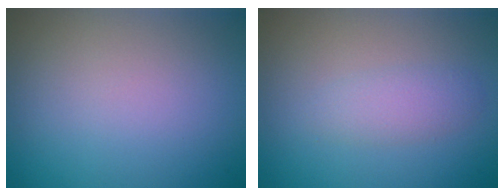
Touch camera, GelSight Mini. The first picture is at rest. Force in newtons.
{"total": 1.8, "press": 1.8, "slide": 0.0}